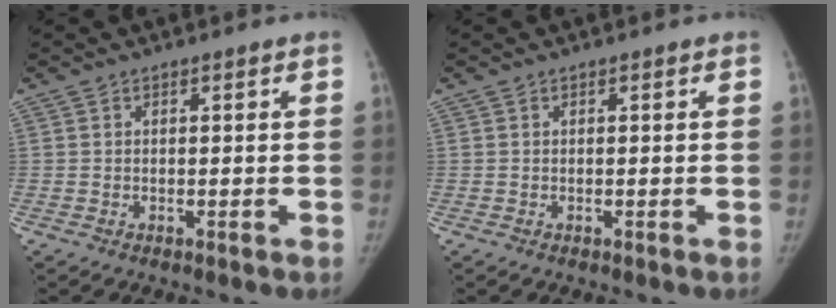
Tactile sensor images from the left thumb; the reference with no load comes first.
{"total": 0.0}